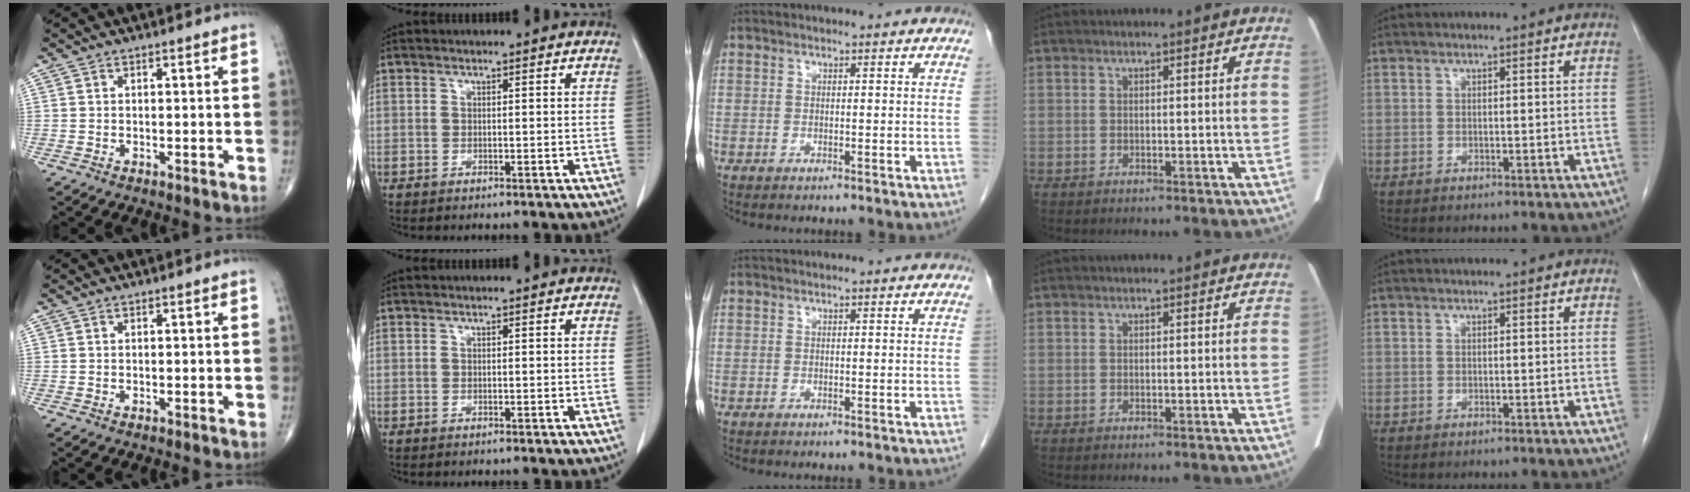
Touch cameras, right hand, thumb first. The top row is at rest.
{}